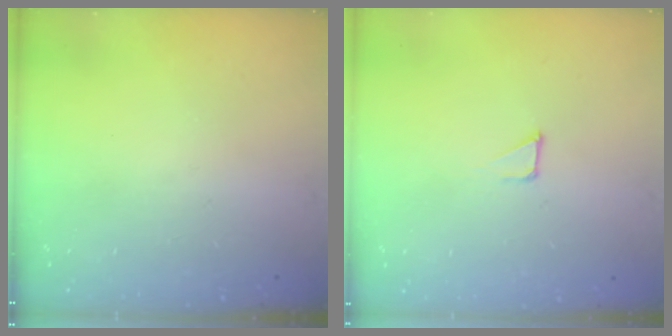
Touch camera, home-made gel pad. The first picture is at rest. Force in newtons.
{"total": 1.2, "press": 1.2, "slide": 0.0}